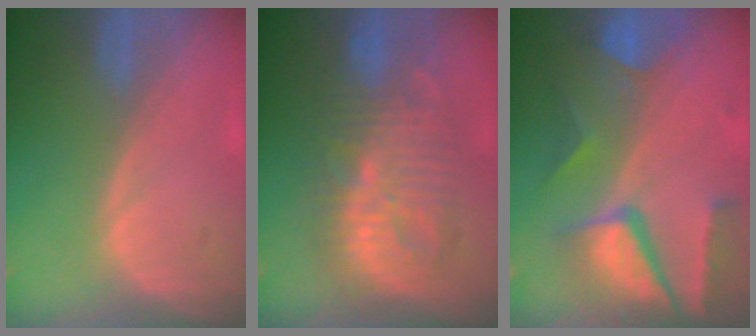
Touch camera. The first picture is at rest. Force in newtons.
{"total": 10.4, "press": 10.4, "slide": 0.4}
{"total": 10.5, "press": 8.7, "slide": 6.0}